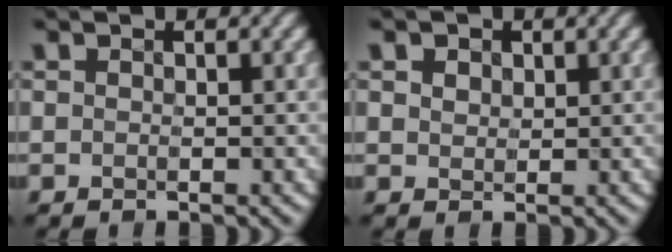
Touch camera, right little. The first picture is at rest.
{"total": 1.9, "force": [0.9, 1.5, 0.8], "torque": [-0.031, 0.006, 0.021]}